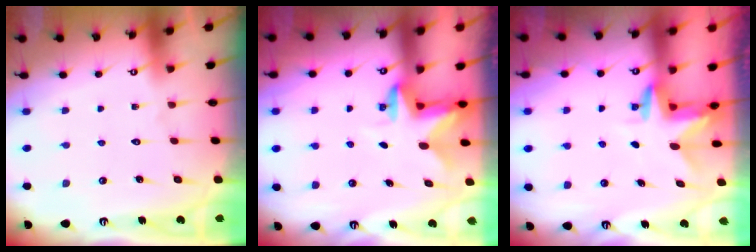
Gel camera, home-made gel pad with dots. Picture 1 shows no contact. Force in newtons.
{"total": 2.6, "press": 2.5, "slide": 0.5}
{"total": 3.0, "press": 3.0, "slide": 0.2}